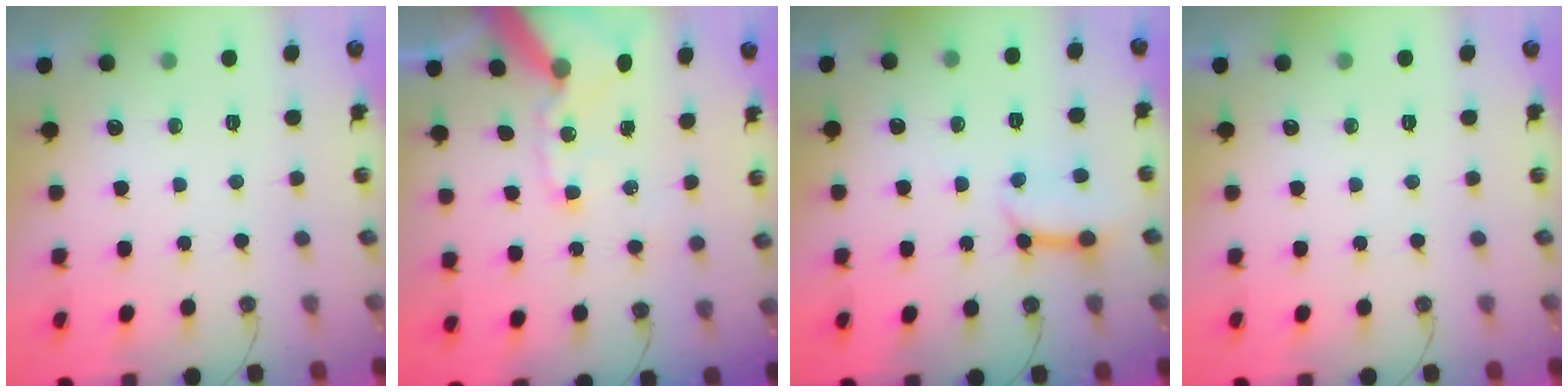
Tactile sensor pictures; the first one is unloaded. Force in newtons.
{"total": 14.0, "press": 13.8, "slide": 2.5}
{"total": 9.8, "press": 9.8, "slide": 1.0}
{"total": 0.0}